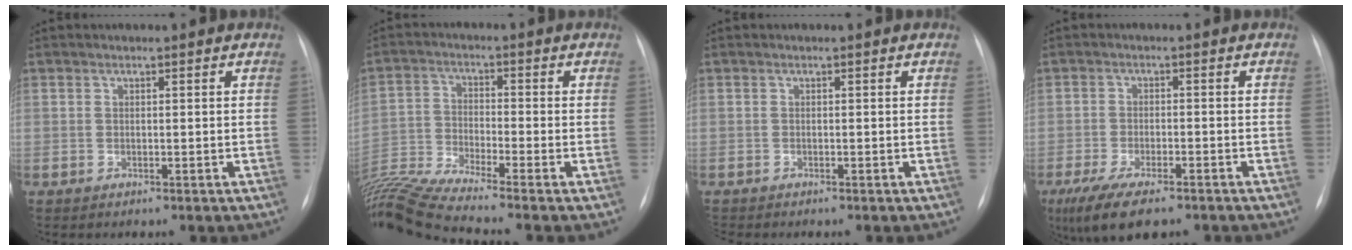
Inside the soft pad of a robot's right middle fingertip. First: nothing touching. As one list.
[{"total": 10.7, "force": [-9.6, -2.5, 4.1], "torque": [-0.081, -0.015, -0.180]}, {"total": 0.5, "force": [-0.5, 0.0, 0.0], "torque": [-0.003, -0.001, -0.012]}, {"total": 10.5, "force": [-7.4, 3.2, 6.8], "torque": [-0.126, -0.023, -0.114]}]